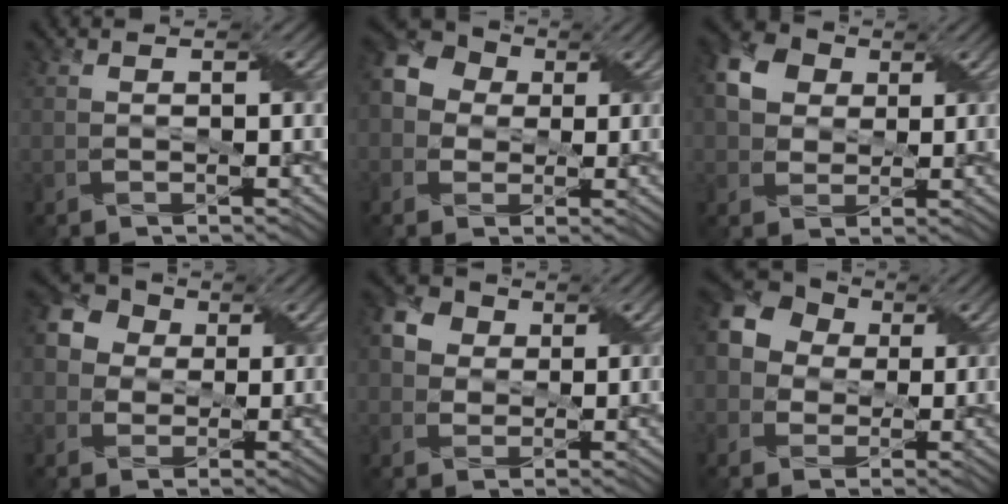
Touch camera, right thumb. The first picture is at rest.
{"total": 8.0, "force": [1.0, 7.0, 3.7], "torque": [-0.112, 0.025, -0.001]}
{"total": 7.8, "force": [2.4, 6.1, 4.2], "torque": [-0.118, 0.018, 0.037]}
{"total": 7.3, "force": [1.6, 6.4, 3.2], "torque": [-0.097, 0.029, 0.011]}
{"total": 5.2, "force": [1.4, 4.4, 2.4], "torque": [-0.073, 0.014, 0.015]}
{"total": 10.6, "force": [1.7, 9.2, 5.0], "torque": [-0.150, 0.031, 0.003]}